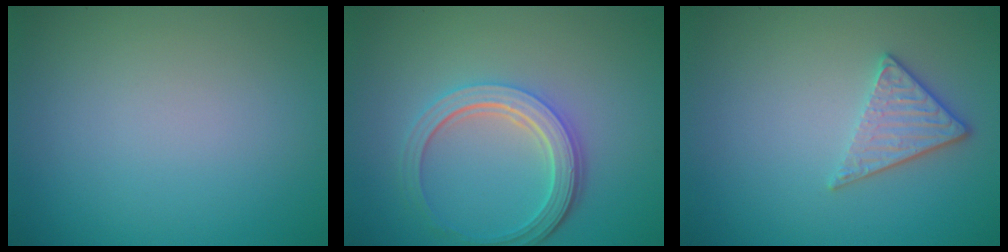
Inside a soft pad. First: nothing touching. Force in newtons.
{"total": 4.8, "press": 3.6, "slide": 3.2}
{"total": 2.8, "press": 2.4, "slide": 1.3}